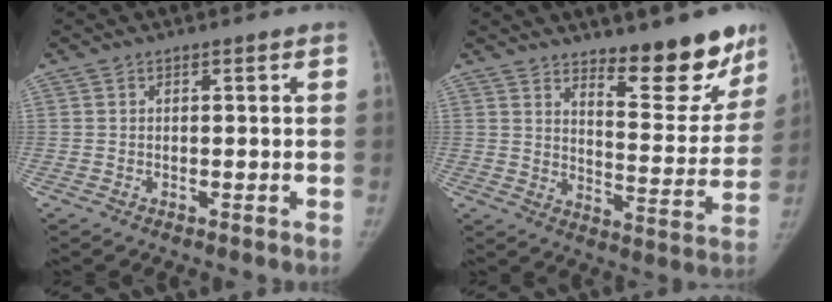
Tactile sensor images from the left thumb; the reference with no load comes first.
{"total": 14.5, "force": [10.6, 4.4, 8.8], "torque": [-0.062, -0.087, 0.156]}